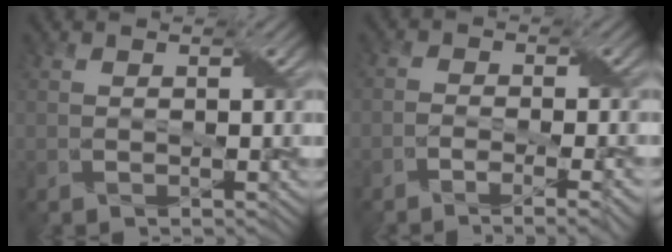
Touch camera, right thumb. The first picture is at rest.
{"total": 5.0, "force": [-3.3, 1.0, 3.6], "torque": [-0.061, 0.003, -0.046]}